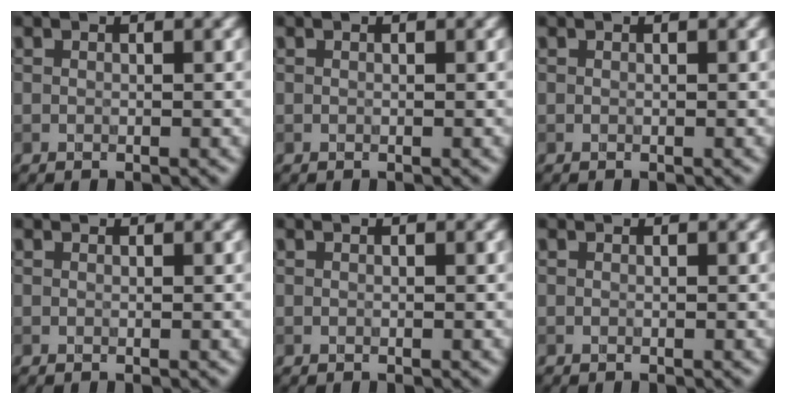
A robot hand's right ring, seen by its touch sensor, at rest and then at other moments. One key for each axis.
{"total": 0.0}
{"total": 0.0}
{"total": 0.0}
{"total": 0.0}
{"total": 0.0}